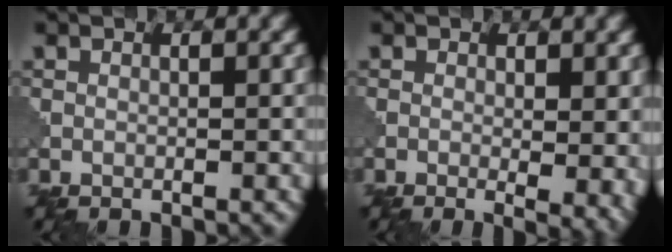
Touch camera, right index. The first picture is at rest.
{"total": 4.6, "force": [-0.5, 1.6, 4.3], "torque": [-0.054, -0.013, -0.003]}